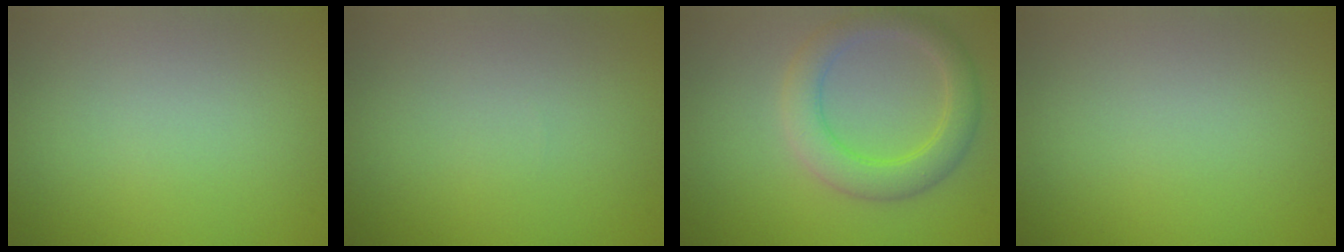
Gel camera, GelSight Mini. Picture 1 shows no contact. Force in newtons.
{"total": 0.0}
{"total": 4.3, "press": 4.3, "slide": 0.2}
{"total": 0.0}